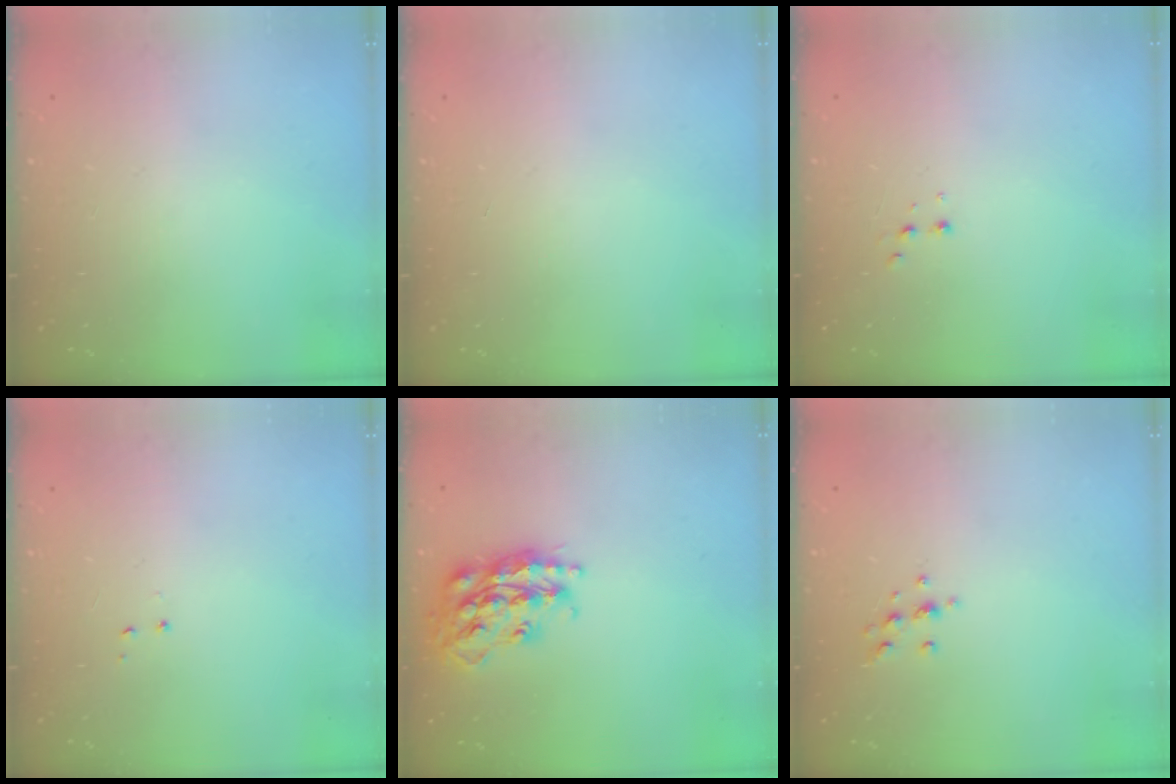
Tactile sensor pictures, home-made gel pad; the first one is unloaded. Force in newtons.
{"total": 0.0}
{"total": 2.5, "press": 2.4, "slide": 0.8}
{"total": 4.0, "press": 4.0, "slide": 0.4}
{"total": 19.5, "press": 19.4, "slide": 1.3}
{"total": 7.0, "press": 6.9, "slide": 0.7}